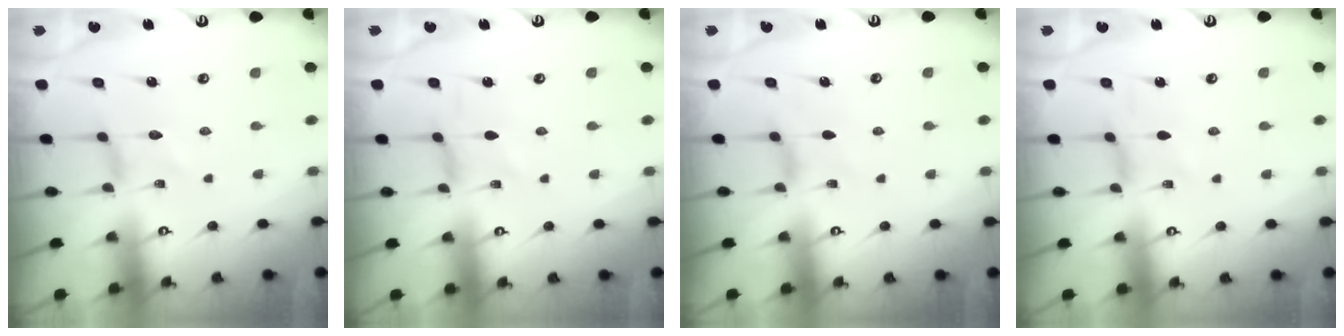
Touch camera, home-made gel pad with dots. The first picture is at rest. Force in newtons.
{"total": 0.0}
{"total": 2.1, "press": 2.1, "slide": 0.4}
{"total": 1.6, "press": 1.5, "slide": 0.4}